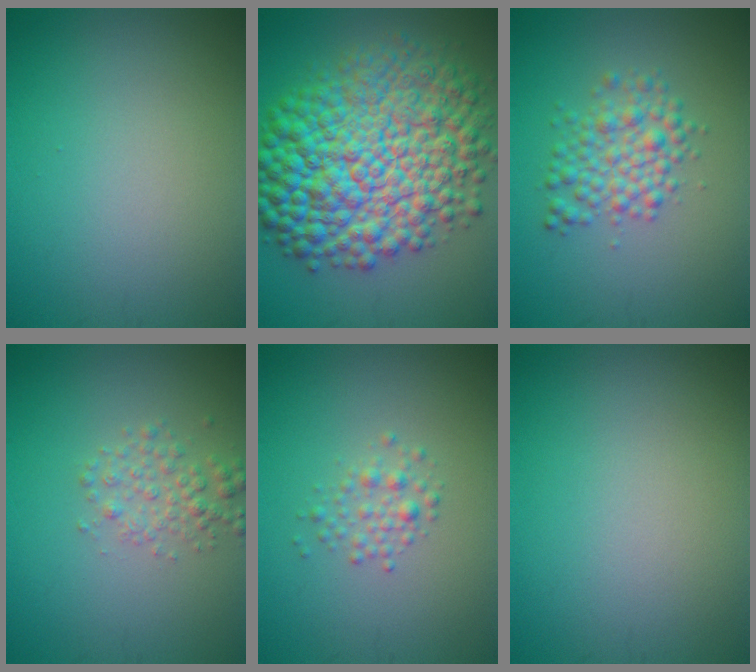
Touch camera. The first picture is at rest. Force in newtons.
{"total": 14.6, "press": 14.6, "slide": 0.0}
{"total": 3.6, "press": 3.6, "slide": 0.1}
{"total": 2.1, "press": 2.1, "slide": 0.1}
{"total": 1.6, "press": 1.6, "slide": 0.0}
{"total": 0.0}